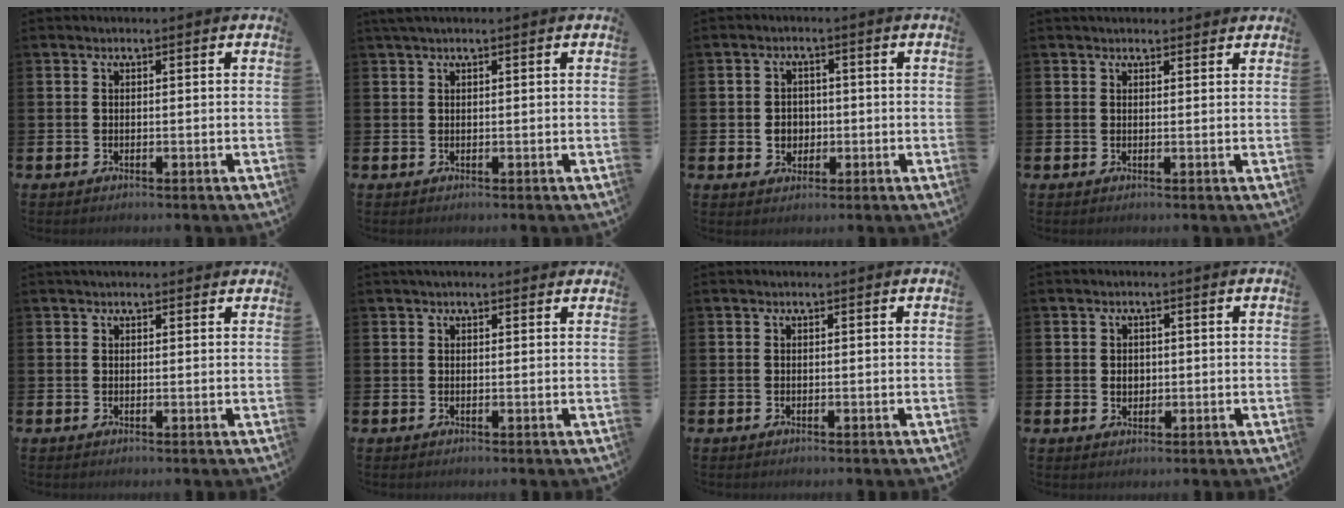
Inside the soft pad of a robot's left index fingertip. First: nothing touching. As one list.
[{"total": 1.2, "force": [1.0, 0.1, 0.7], "torque": [-0.011, 0.002, 0.017]}, {"total": 2.9, "force": [-0.3, 2.6, 1.1], "torque": [-0.012, 0.001, -0.013]}, {"total": 1.5, "force": [1.4, 0.5, 0.1], "torque": [0.009, -0.003, 0.023]}, {"total": 1.4, "force": [1.3, 0.4, 0.4], "torque": [0.006, -0.001, 0.020]}, {"total": 1.5, "force": [1.3, 0.4, 0.6], "torque": [-0.006, 0.002, 0.023]}, {"total": 0.0}, {"total": 1.7, "force": [0.3, 1.4, 0.8], "torque": [0.002, 0.003, 0.000]}]